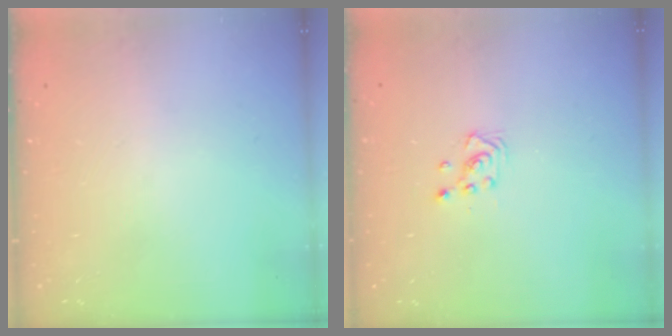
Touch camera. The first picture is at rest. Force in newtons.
{"total": 2.9, "press": 2.8, "slide": 0.3}